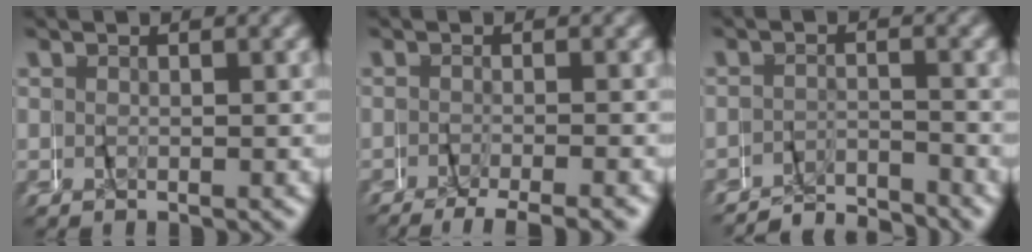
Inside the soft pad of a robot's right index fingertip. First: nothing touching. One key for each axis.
{"total": 4.1, "fx": -3.6, "fy": 0.7, "fz": 1.9, "tx": -0.034, "ty": -0.009, "tz": -0.055}
{"total": 4.7, "fx": -4.6, "fy": 0.7, "fz": -0.2, "tx": 0.005, "ty": -0.011, "tz": -0.080}